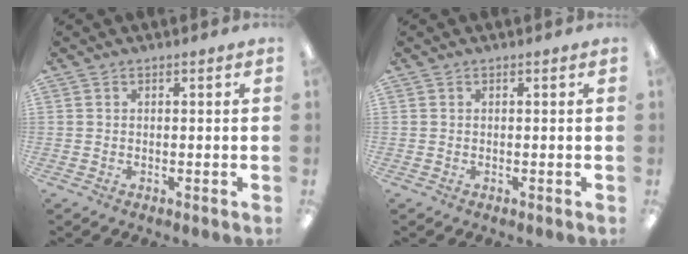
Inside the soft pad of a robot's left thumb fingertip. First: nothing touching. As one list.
[{"total": 0.0}]